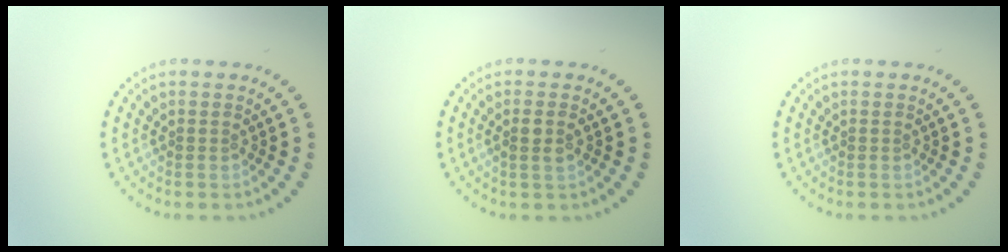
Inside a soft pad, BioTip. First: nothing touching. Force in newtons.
{"total": 1.4, "press": 1.3, "slide": 0.5}
{"total": 0.0}